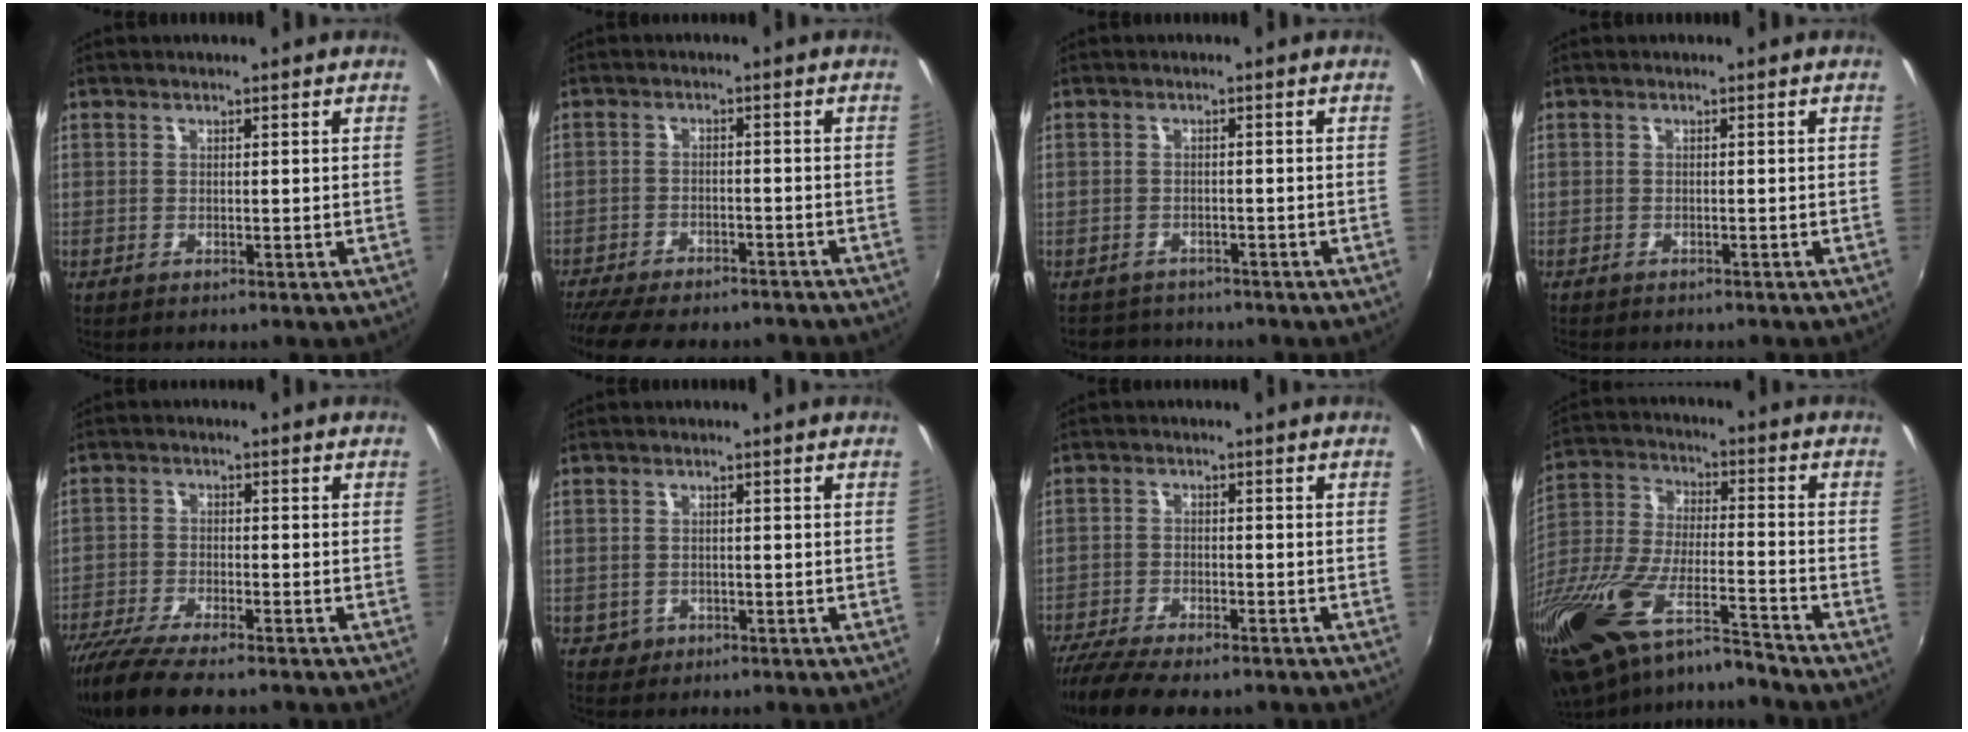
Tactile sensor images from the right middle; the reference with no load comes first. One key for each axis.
{"total": 14.3, "fx": -12.3, "fy": 4.1, "fz": 6.1, "tx": -0.137, "ty": -0.032, "tz": -0.179}
{"total": 4.4, "fx": -3.8, "fy": 2.2, "fz": 0.1, "tx": -0.015, "ty": 0.004, "tz": -0.064}
{"total": 2.4, "fx": -2.1, "fy": 0.7, "fz": 0.7, "tx": -0.021, "ty": -0.014, "tz": -0.032}
{"total": 10.5, "fx": -8.8, "fy": 1.8, "fz": 5.4, "tx": -0.130, "ty": -0.037, "tz": -0.156}
{"total": 2.0, "fx": -0.6, "fy": 1.8, "fz": 0.4, "tx": -0.010, "ty": 0.000, "tz": -0.006}
{"total": 11.4, "fx": -9.5, "fy": 2.8, "fz": 5.7, "tx": -0.135, "ty": -0.038, "tz": -0.159}
{"total": 23.0, "fx": -17.9, "fy": 3.9, "fz": 13.9, "tx": -0.281, "ty": -0.060, "tz": -0.332}